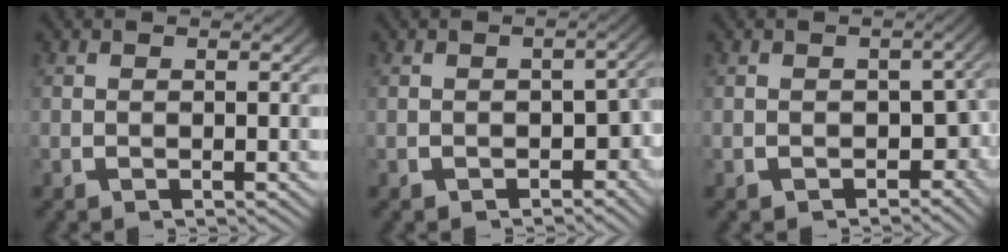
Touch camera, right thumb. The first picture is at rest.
{"total": 2.6, "force": [-1.4, 1.6, 1.5], "torque": [-0.020, -0.015, -0.012]}
{"total": 3.3, "force": [-1.4, 2.3, 1.9], "torque": [-0.023, -0.019, -0.010]}